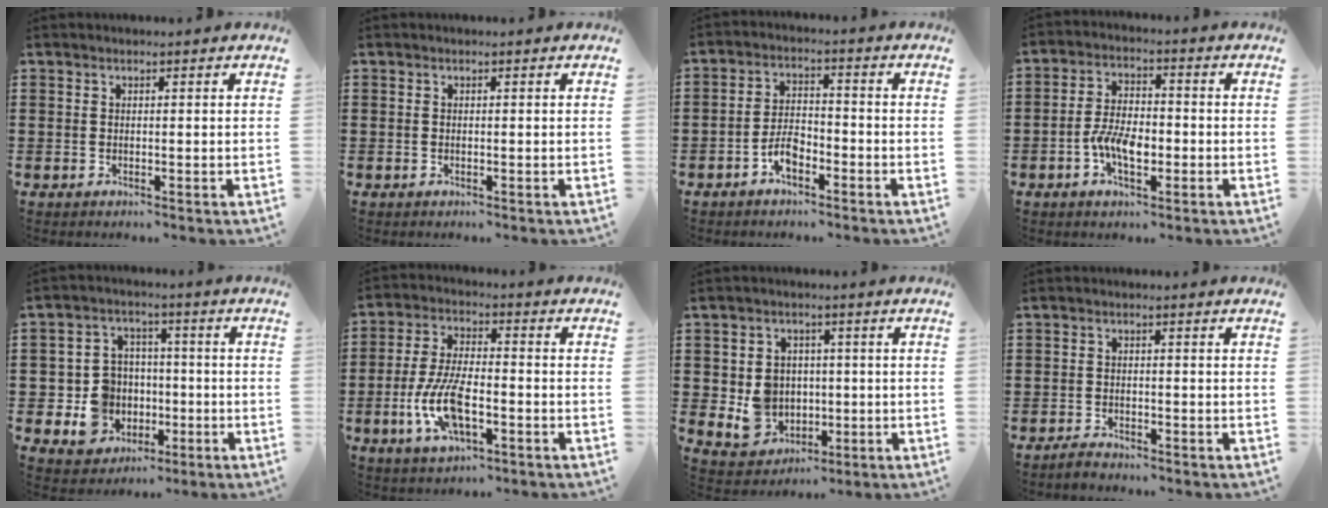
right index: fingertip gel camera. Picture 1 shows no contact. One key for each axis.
{"total": 0.0}
{"total": 4.6, "fx": -2.7, "fy": 2.1, "fz": 3.2, "tx": -0.075, "ty": 0.002, "tz": -0.056}
{"total": 6.3, "fx": -2.2, "fy": 3.3, "fz": 5.0, "tx": -0.113, "ty": 0.001, "tz": -0.045}
{"total": 7.9, "fx": -1.1, "fy": 7.4, "fz": 2.5, "tx": -0.093, "ty": 0.010, "tz": -0.012}
{"total": 9.5, "fx": -3.2, "fy": 4.0, "fz": 8.0, "tx": -0.186, "ty": -0.011, "tz": -0.062}
{"total": 6.3, "fx": -0.1, "fy": 5.7, "fz": 2.6, "tx": -0.083, "ty": 0.012, "tz": 0.000}
{"total": 1.6, "fx": -1.5, "fy": 0.3, "fz": 0.1, "tx": -0.006, "ty": 0.003, "tz": -0.032}